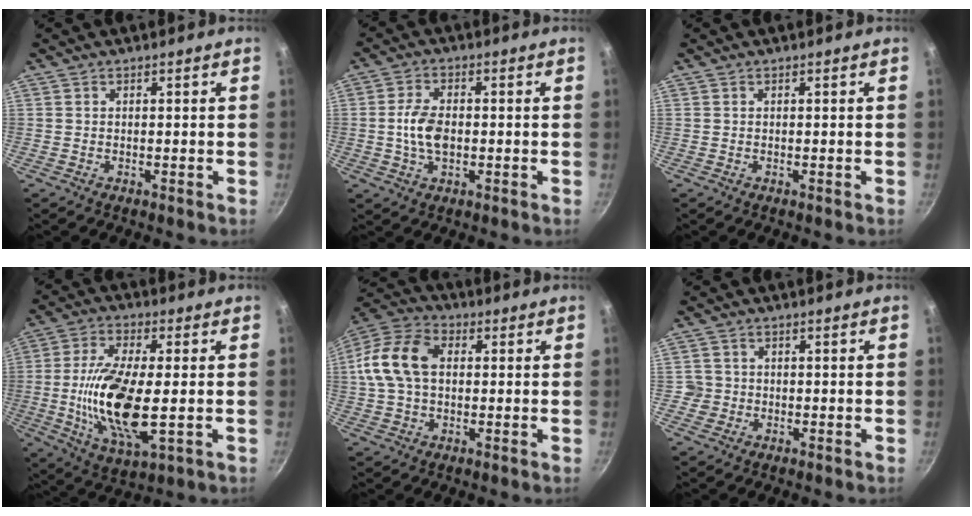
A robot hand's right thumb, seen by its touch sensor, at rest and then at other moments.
{"total": 6.8, "force": [-0.5, 4.0, 5.4], "torque": [-0.100, 0.010, -0.014]}
{"total": 0.0}
{"total": 16.7, "force": [-1.0, 6.5, 15.3], "torque": [-0.302, -0.007, -0.022]}
{"total": 13.5, "force": [1.5, 9.3, 9.7], "torque": [-0.172, 0.027, 0.012]}
{"total": 2.4, "force": [-0.6, 2.3, 0.2], "torque": [0.012, 0.014, -0.009]}